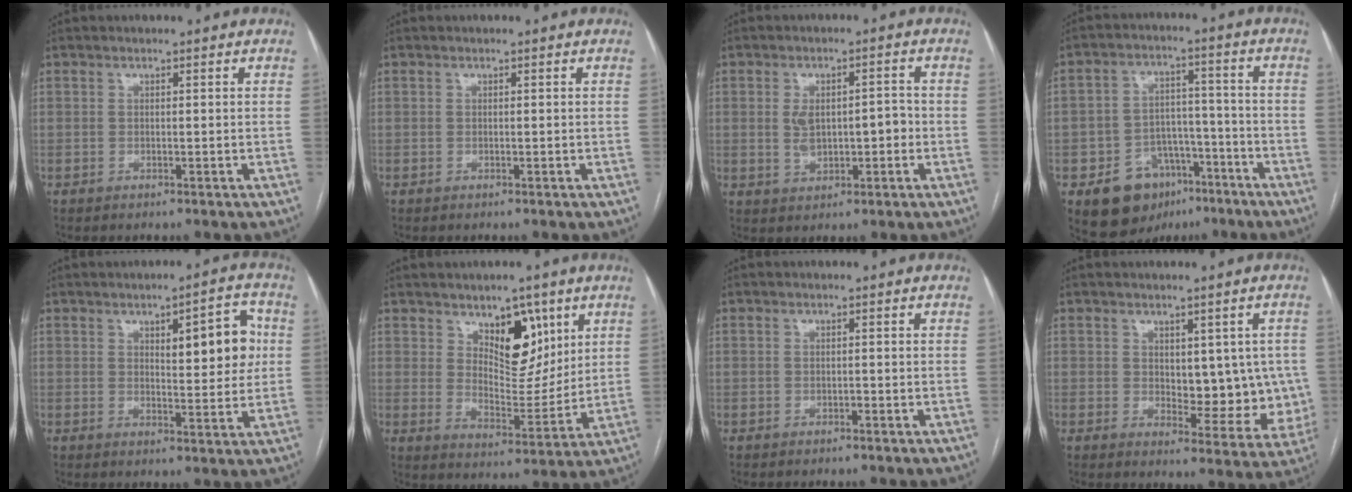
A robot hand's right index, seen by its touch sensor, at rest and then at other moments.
{"total": 0.0}
{"total": 5.8, "force": [-0.4, 3.1, 4.9], "torque": [-0.087, 0.018, 0.004]}
{"total": 10.8, "force": [-6.0, 7.8, 4.5], "torque": [-0.070, 0.030, -0.086]}
{"total": 8.6, "force": [2.1, 2.6, 7.9], "torque": [-0.102, 0.013, 0.030]}
{"total": 9.5, "force": [5.0, 4.7, 6.6], "torque": [-0.096, -0.005, 0.088]}
{"total": 0.0}
{"total": 8.8, "force": [0.6, 4.6, 7.5], "torque": [-0.073, 0.000, 0.019]}